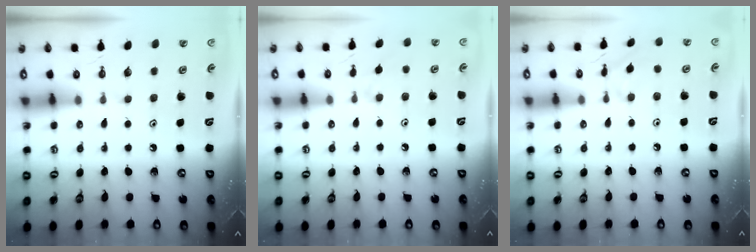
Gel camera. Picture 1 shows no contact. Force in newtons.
{"total": 3.2, "press": 3.2, "slide": 0.4}
{"total": 1.6, "press": 1.6, "slide": 0.2}